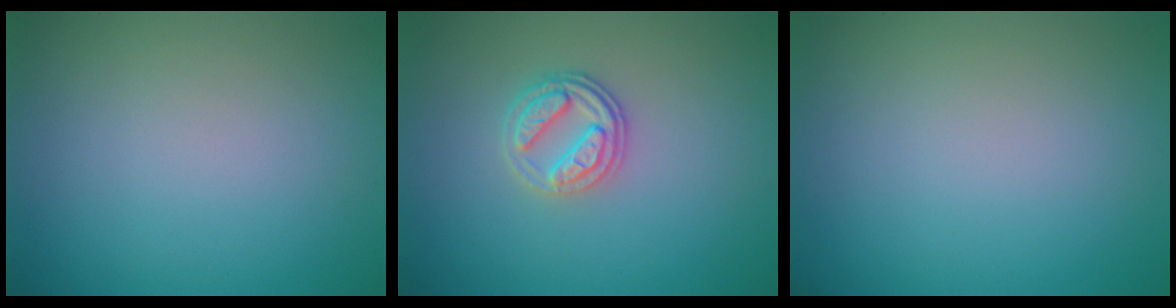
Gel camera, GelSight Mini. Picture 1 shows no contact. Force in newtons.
{"total": 2.6, "press": 2.4, "slide": 1.0}
{"total": 0.0}